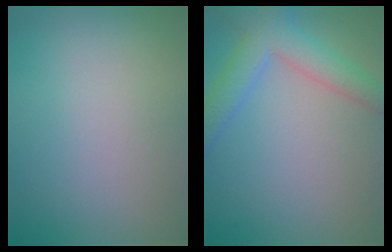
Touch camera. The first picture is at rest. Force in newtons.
{"total": 5.1, "press": 5.1, "slide": 0.3}